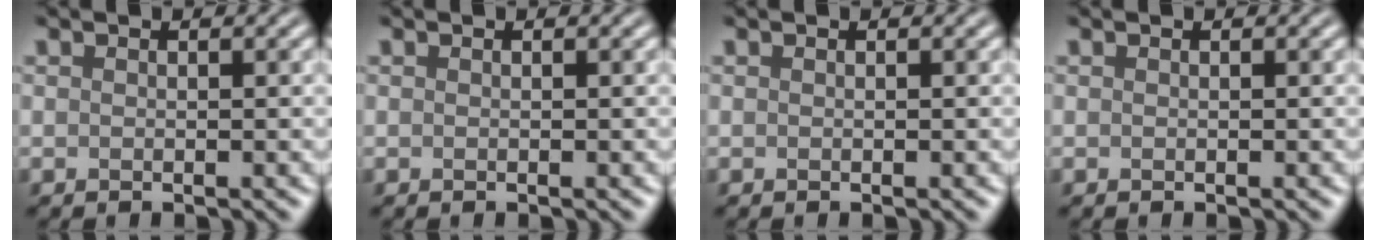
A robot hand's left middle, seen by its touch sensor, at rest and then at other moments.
{"total": 0.0}
{"total": 0.0}
{"total": 0.0}